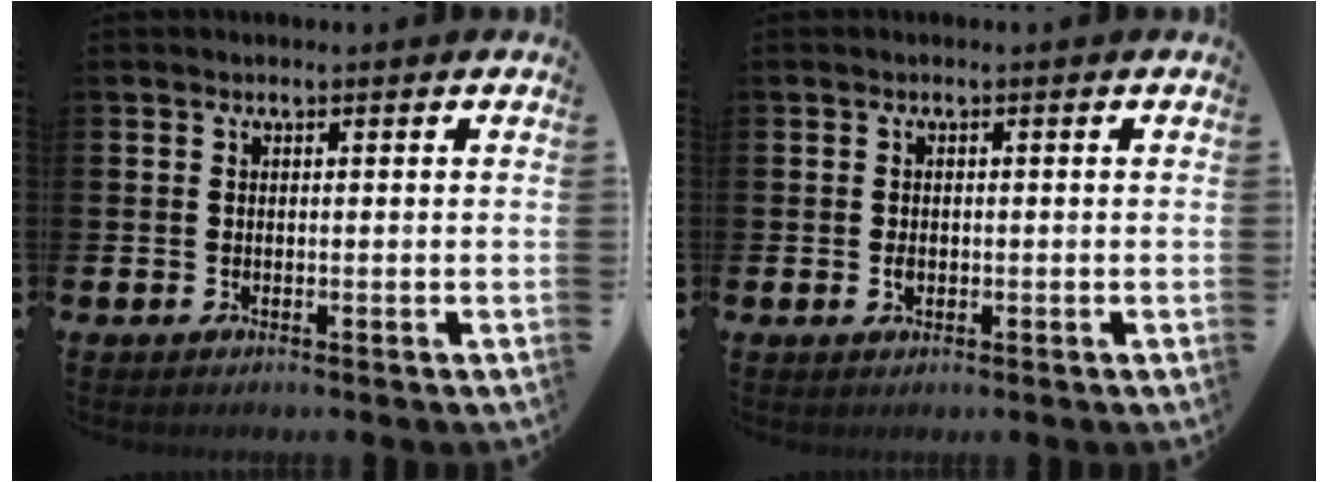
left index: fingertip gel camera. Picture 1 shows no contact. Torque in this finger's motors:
{"motor_torque": [0.16, 0.04, 0.00, 0.02]}